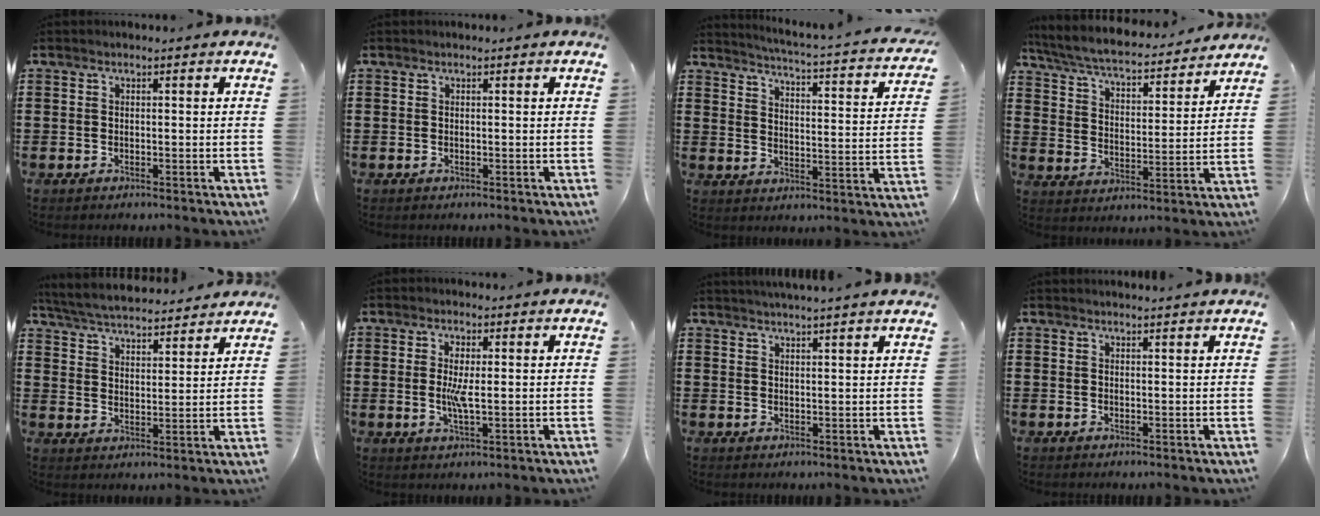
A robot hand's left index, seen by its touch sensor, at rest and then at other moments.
{"total": 0.0}
{"total": 2.6, "force": [2.3, -0.4, 1.2], "torque": [-0.044, -0.030, 0.026]}
{"total": 5.8, "force": [5.4, 0.3, 2.1], "torque": [-0.065, -0.038, 0.088]}
{"total": 5.1, "force": [5.0, 0.3, 0.9], "torque": [-0.042, -0.028, 0.085]}
{"total": 4.1, "force": [0.4, 1.2, 3.9], "torque": [-0.075, 0.003, 0.005]}
{"total": 2.3, "force": [2.2, -0.6, 0.3], "torque": [-0.010, -0.008, 0.041]}
{"total": 1.0, "force": [0.9, -0.1, 0.2], "torque": [-0.005, -0.003, 0.018]}